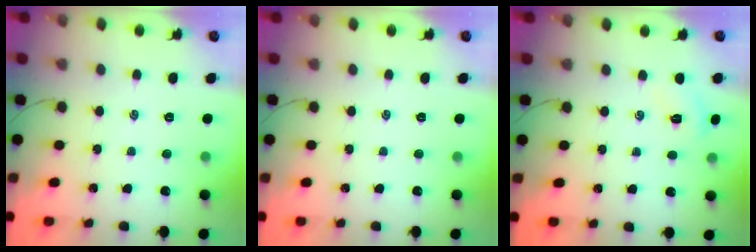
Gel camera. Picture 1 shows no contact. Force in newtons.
{"total": 0.0}
{"total": 3.4, "press": 3.3, "slide": 1.0}